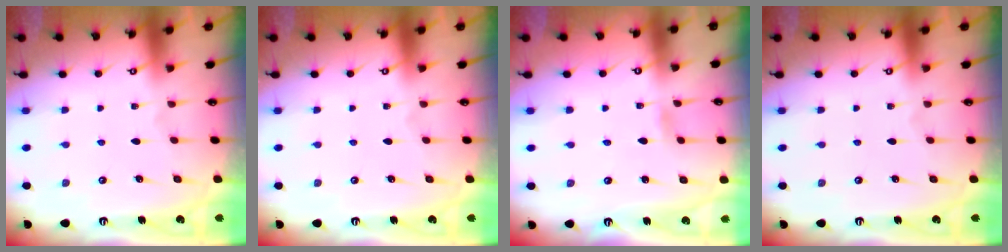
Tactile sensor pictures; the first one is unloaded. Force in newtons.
{"total": 0.0}
{"total": 1.5, "press": 1.5, "slide": 0.2}
{"total": 0.0}